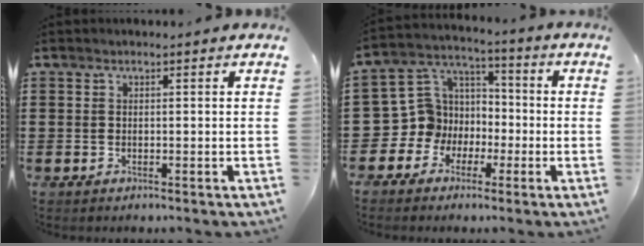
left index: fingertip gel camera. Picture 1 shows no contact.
{"total": 7.8, "force": [-1.5, 7.6, 0.1], "torque": [-0.062, -0.010, -0.031]}